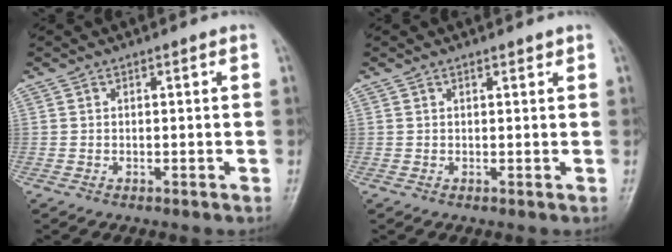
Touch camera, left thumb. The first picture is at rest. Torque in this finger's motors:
{"motor_torque": [-0.14, -0.11, -0.08, -0.09, 0.01]}